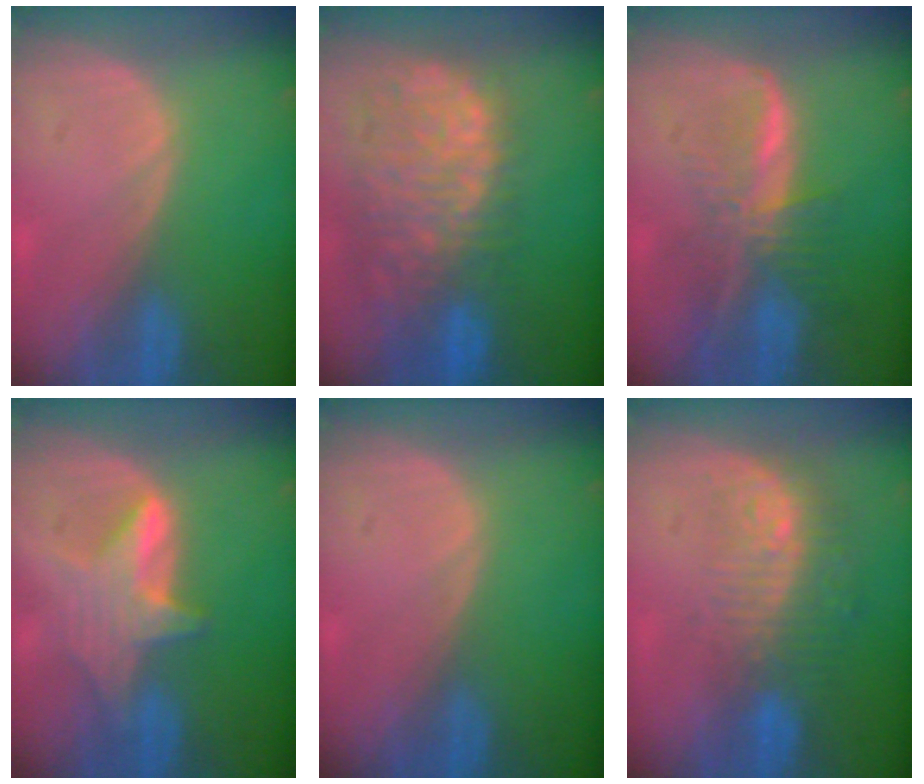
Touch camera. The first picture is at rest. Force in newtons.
{"total": 12.8, "press": 10.6, "slide": 7.1}
{"total": 8.0, "press": 6.8, "slide": 4.4}
{"total": 5.9, "press": 5.9, "slide": 0.5}
{"total": 0.0}
{"total": 9.9, "press": 8.3, "slide": 5.3}